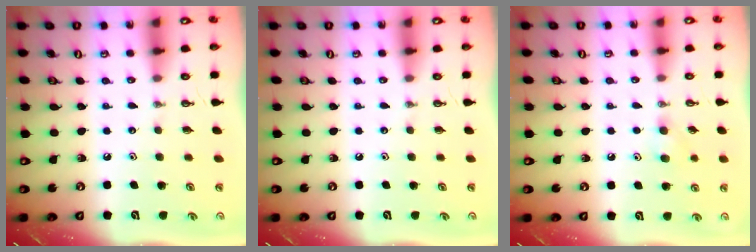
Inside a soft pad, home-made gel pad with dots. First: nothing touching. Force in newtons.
{"total": 0.0}
{"total": 4.7, "press": 4.5, "slide": 1.2}